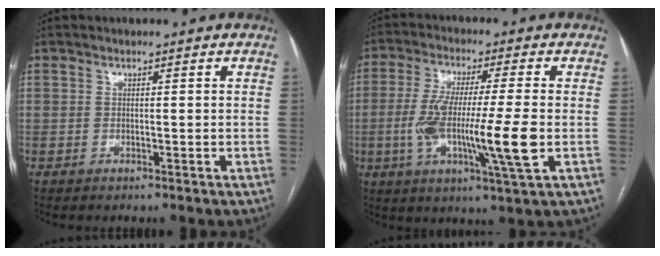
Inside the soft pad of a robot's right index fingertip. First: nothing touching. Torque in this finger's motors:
{"motor_torque": [1.55, -0.17, 0.78, 0.21]}